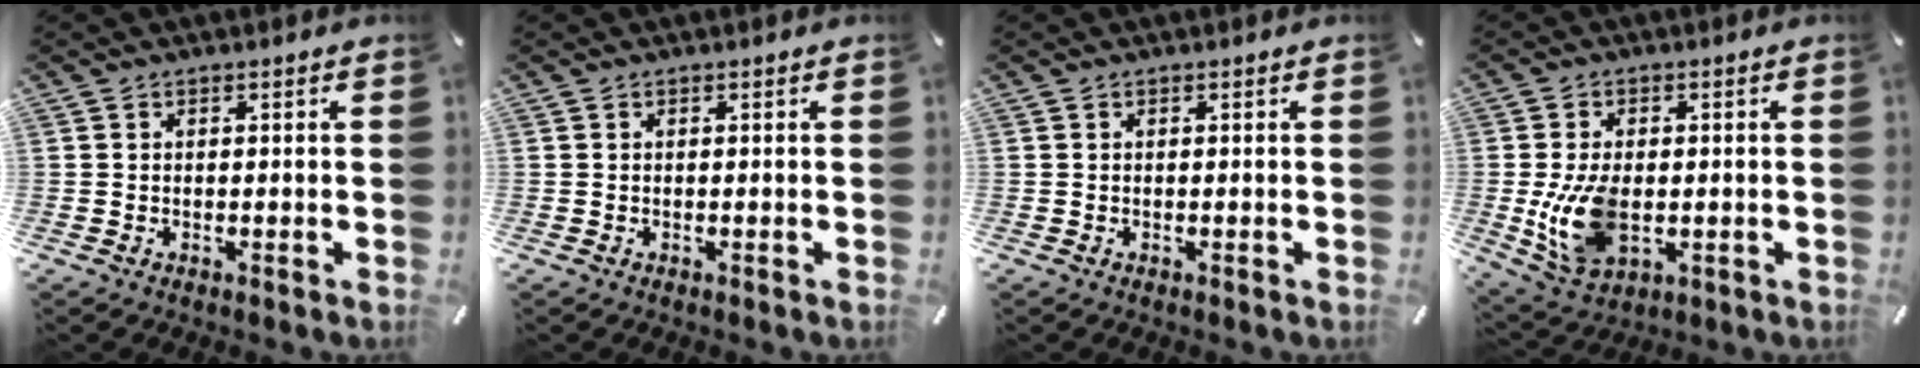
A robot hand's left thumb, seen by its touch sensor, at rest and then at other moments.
{"total": 0.0}
{"total": 0.0}
{"total": 11.1, "force": [-1.2, 7.0, 8.6], "torque": [-0.183, -0.013, -0.021]}